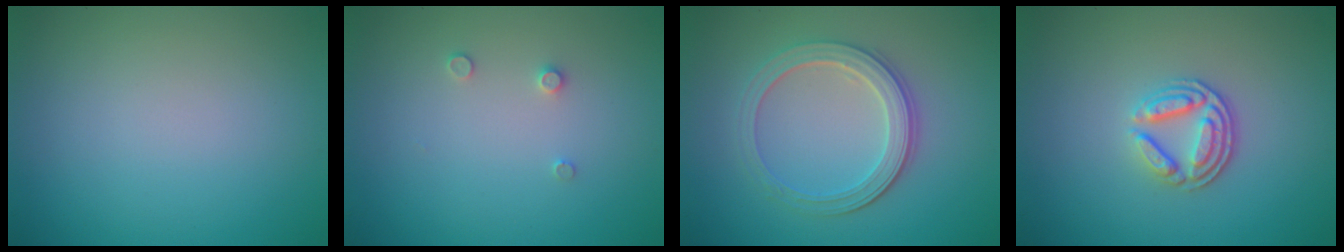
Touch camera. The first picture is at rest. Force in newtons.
{"total": 0.8, "press": 0.8, "slide": 0.0}
{"total": 3.9, "press": 3.3, "slide": 2.0}
{"total": 3.4, "press": 2.7, "slide": 2.1}